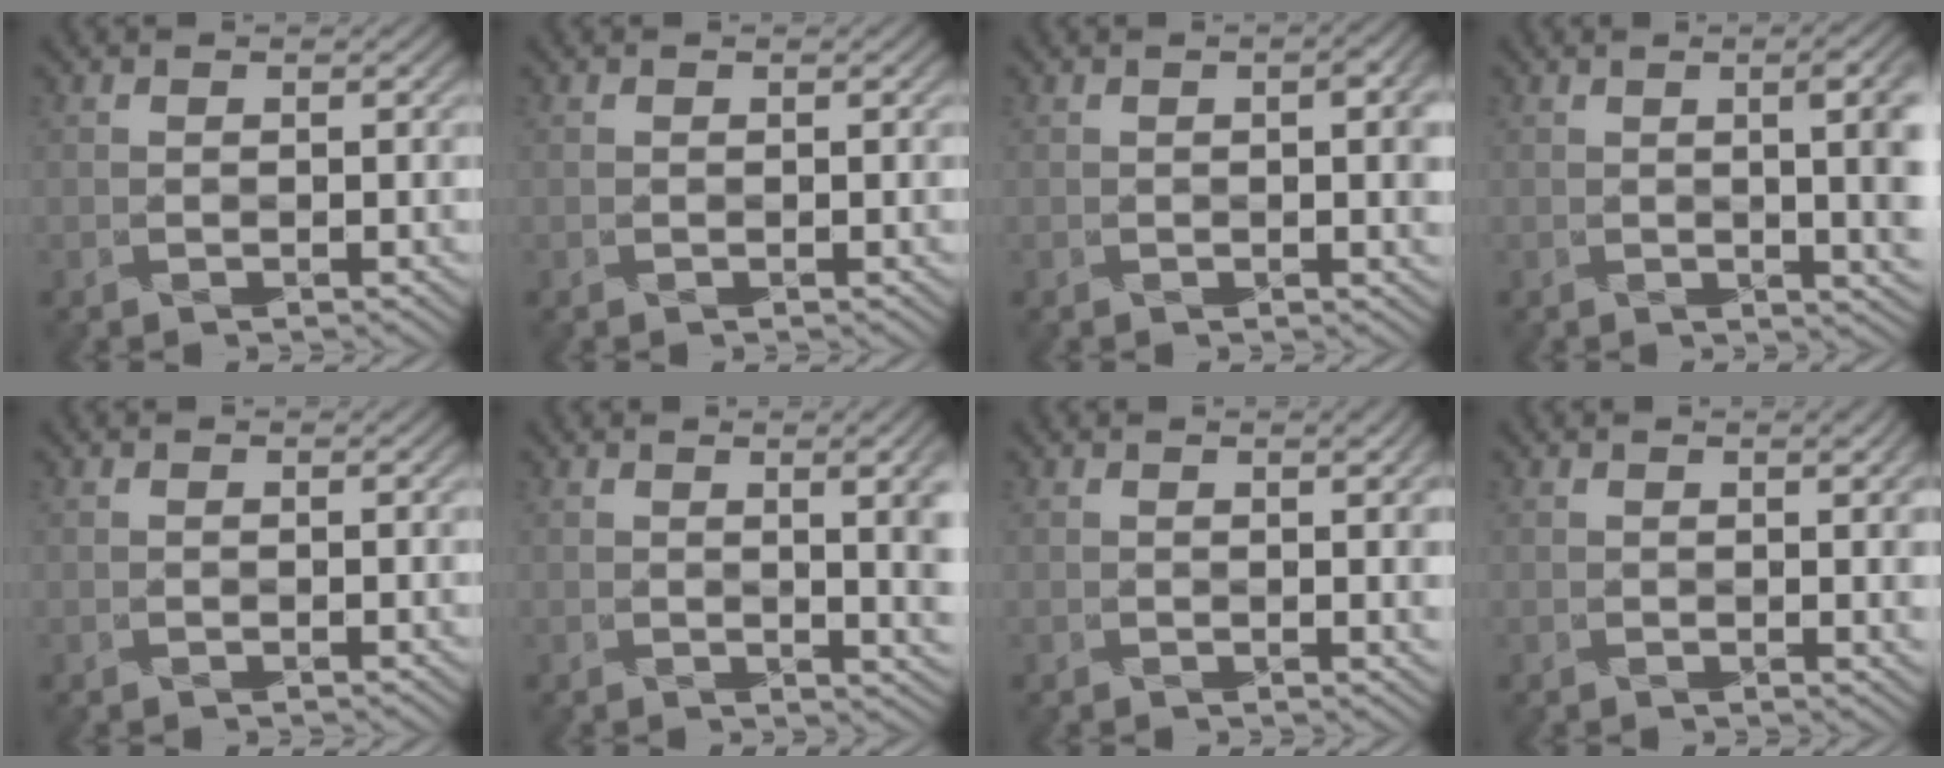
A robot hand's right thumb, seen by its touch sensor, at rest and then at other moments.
{"total": 0.0}
{"total": 3.7, "force": [0.7, 1.0, 3.5], "torque": [-0.043, 0.003, 0.012]}
{"total": 9.6, "force": [1.1, 3.3, 9.0], "torque": [-0.073, 0.024, 0.008]}
{"total": 0.0}
{"total": 6.9, "force": [1.4, 1.9, 6.4], "torque": [-0.058, 0.014, 0.017]}
{"total": 3.3, "force": [1.1, 0.6, 3.0], "torque": [-0.032, 0.009, 0.016]}
{"total": 3.3, "force": [1.2, 0.5, 3.0], "torque": [-0.033, 0.009, 0.017]}